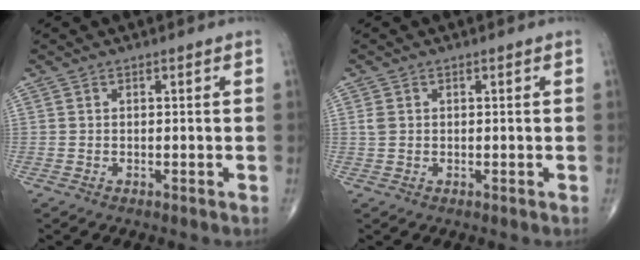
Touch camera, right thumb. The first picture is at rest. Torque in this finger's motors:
{"motor_torque": [-0.19, 0.14, -0.01, 0.01, 0.01]}